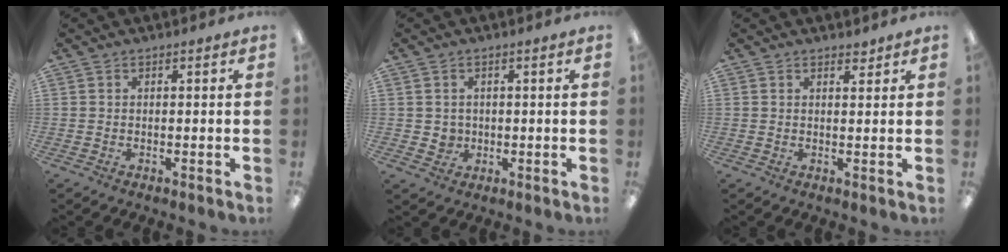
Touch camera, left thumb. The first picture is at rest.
{"total": 2.7, "force": [0.3, 2.6, 0.6], "torque": [-0.007, 0.000, 0.003]}
{"total": 1.7, "force": [1.5, 0.7, 0.5], "torque": [0.007, -0.008, 0.025]}